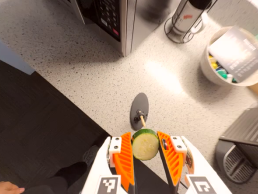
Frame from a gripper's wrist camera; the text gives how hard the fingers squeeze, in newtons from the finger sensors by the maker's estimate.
{"total": 10.0, "left": 10.4, "right": 9.6}